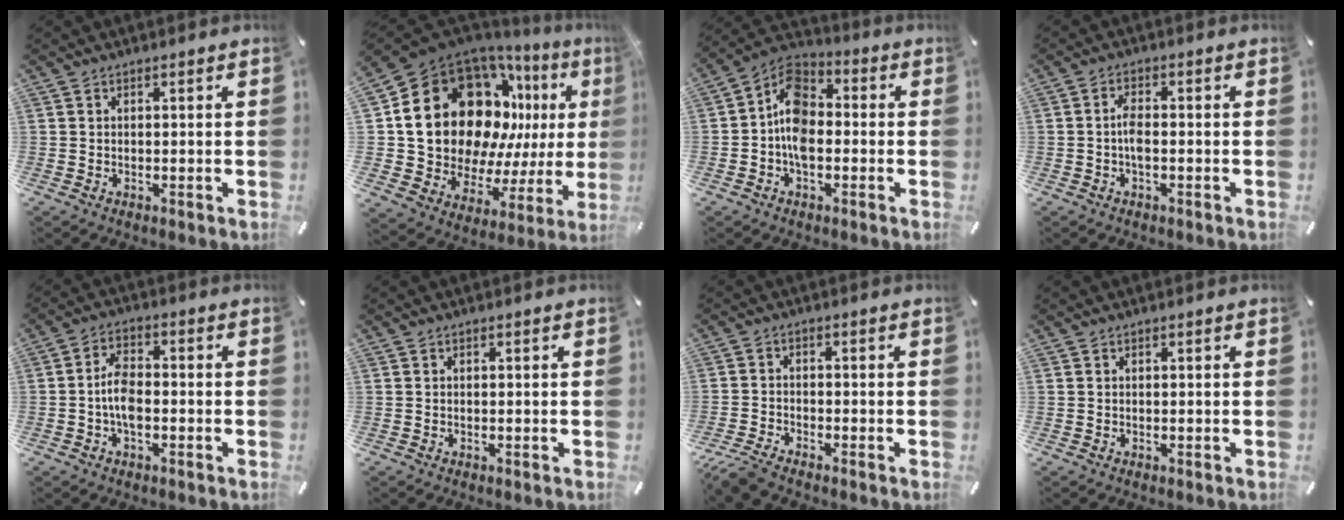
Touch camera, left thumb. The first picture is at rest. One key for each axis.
{"total": 23.0, "fx": 7.5, "fy": 17.3, "fz": 13.3, "tx": -0.233, "ty": -0.083, "tz": 0.167}
{"total": 9.9, "fx": -2.3, "fy": 6.5, "fz": 7.1, "tx": -0.149, "ty": 0.012, "tz": -0.043}
{"total": 3.8, "fx": -0.8, "fy": 1.5, "fz": 3.4, "tx": -0.068, "ty": 0.003, "tz": -0.015}
{"total": 6.1, "fx": -1.6, "fy": 3.3, "fz": 4.9, "tx": -0.096, "ty": 0.011, "tz": -0.031}
{"total": 0.0}
{"total": 4.3, "fx": -4.0, "fy": 0.8, "fz": 1.5, "tx": -0.042, "ty": 0.007, "tz": -0.079}
{"total": 0.0}